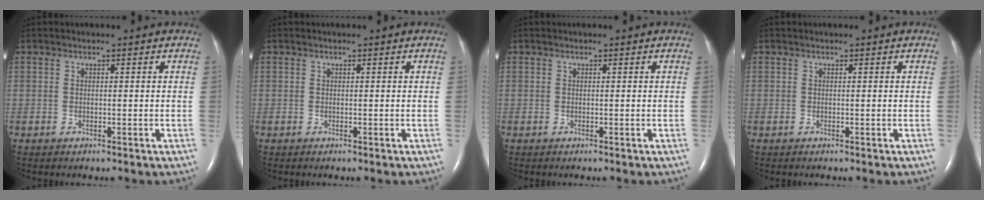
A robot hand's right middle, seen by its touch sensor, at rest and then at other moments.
{"total": 0.0}
{"total": 0.0}
{"total": 0.0}